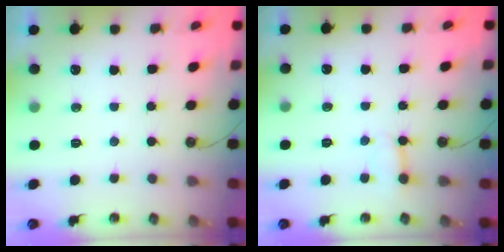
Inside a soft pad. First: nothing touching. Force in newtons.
{"total": 2.7, "press": 2.7, "slide": 0.3}